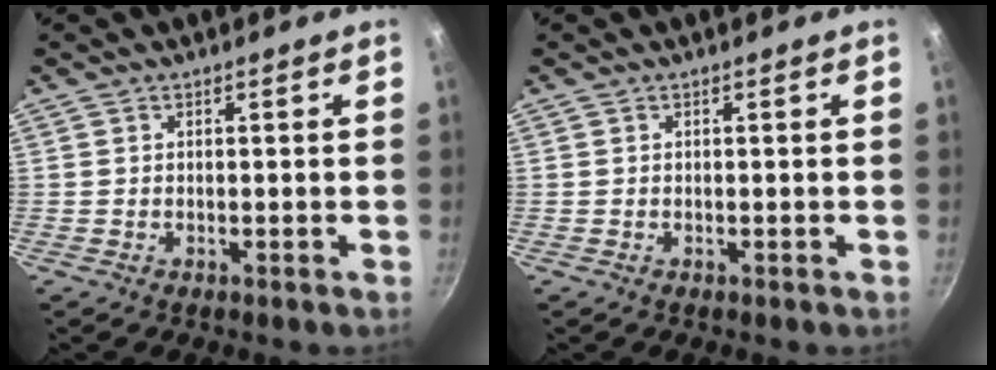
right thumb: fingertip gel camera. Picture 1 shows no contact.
{"total": 0.0}